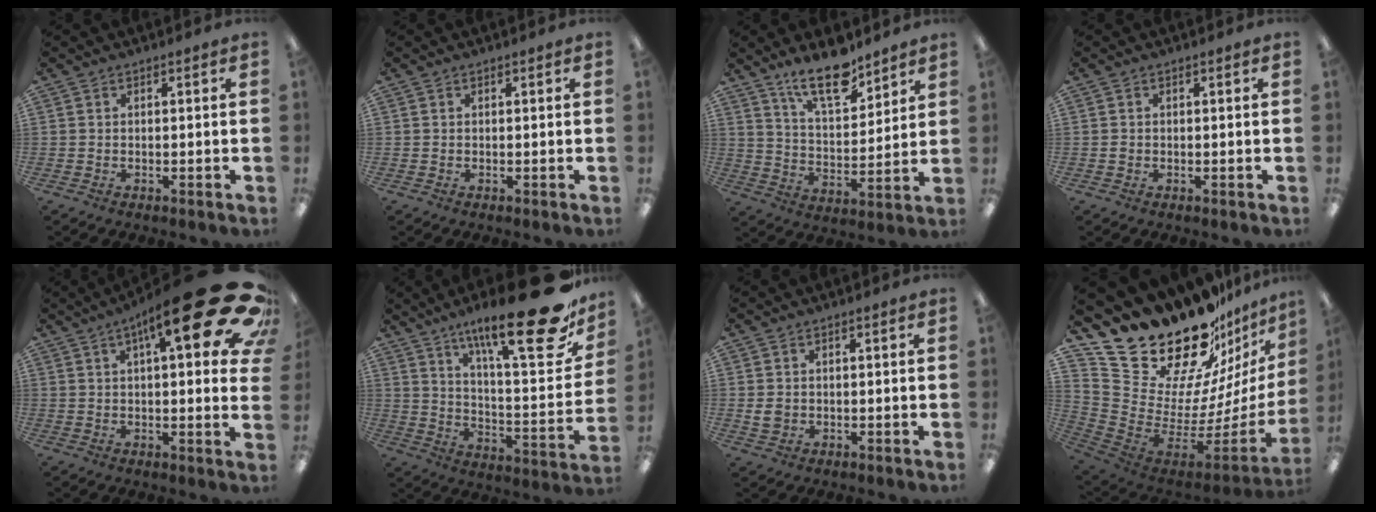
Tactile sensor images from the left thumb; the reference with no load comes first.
{"total": 0.5, "force": [0.4, 0.3, 0.1], "torque": [-0.003, 0.003, 0.007]}
{"total": 14.7, "force": [11.1, 5.6, 7.8], "torque": [-0.124, -0.062, 0.193]}
{"total": 0.7, "force": [0.1, 0.7, 0.2], "torque": [-0.004, 0.005, 0.001]}
{"total": 23.7, "force": [11.5, 6.3, 19.7], "torque": [-0.268, -0.069, 0.175]}
{"total": 26.2, "force": [16.8, 6.4, 19.1], "torque": [-0.280, -0.114, 0.266]}
{"total": 2.9, "force": [0.4, 2.5, 1.5], "torque": [-0.019, 0.001, 0.006]}
{"total": 30.1, "force": [23.3, 14.1, 12.9], "torque": [-0.197, -0.200, 0.458]}